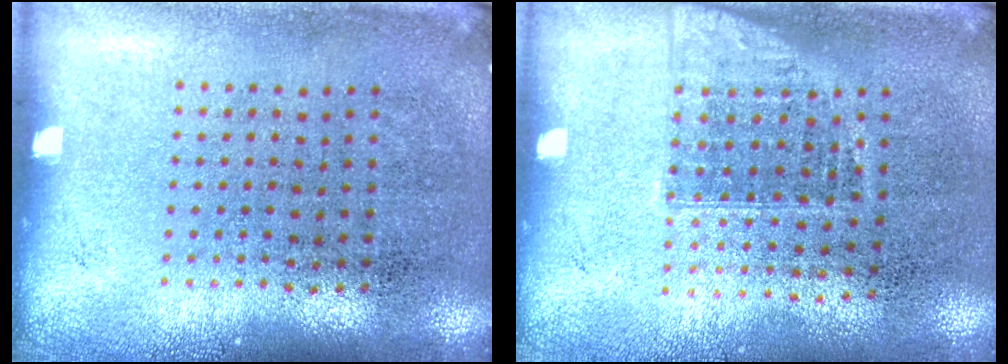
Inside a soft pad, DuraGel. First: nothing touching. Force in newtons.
{"total": 1.1, "press": 1.0, "slide": 0.6}